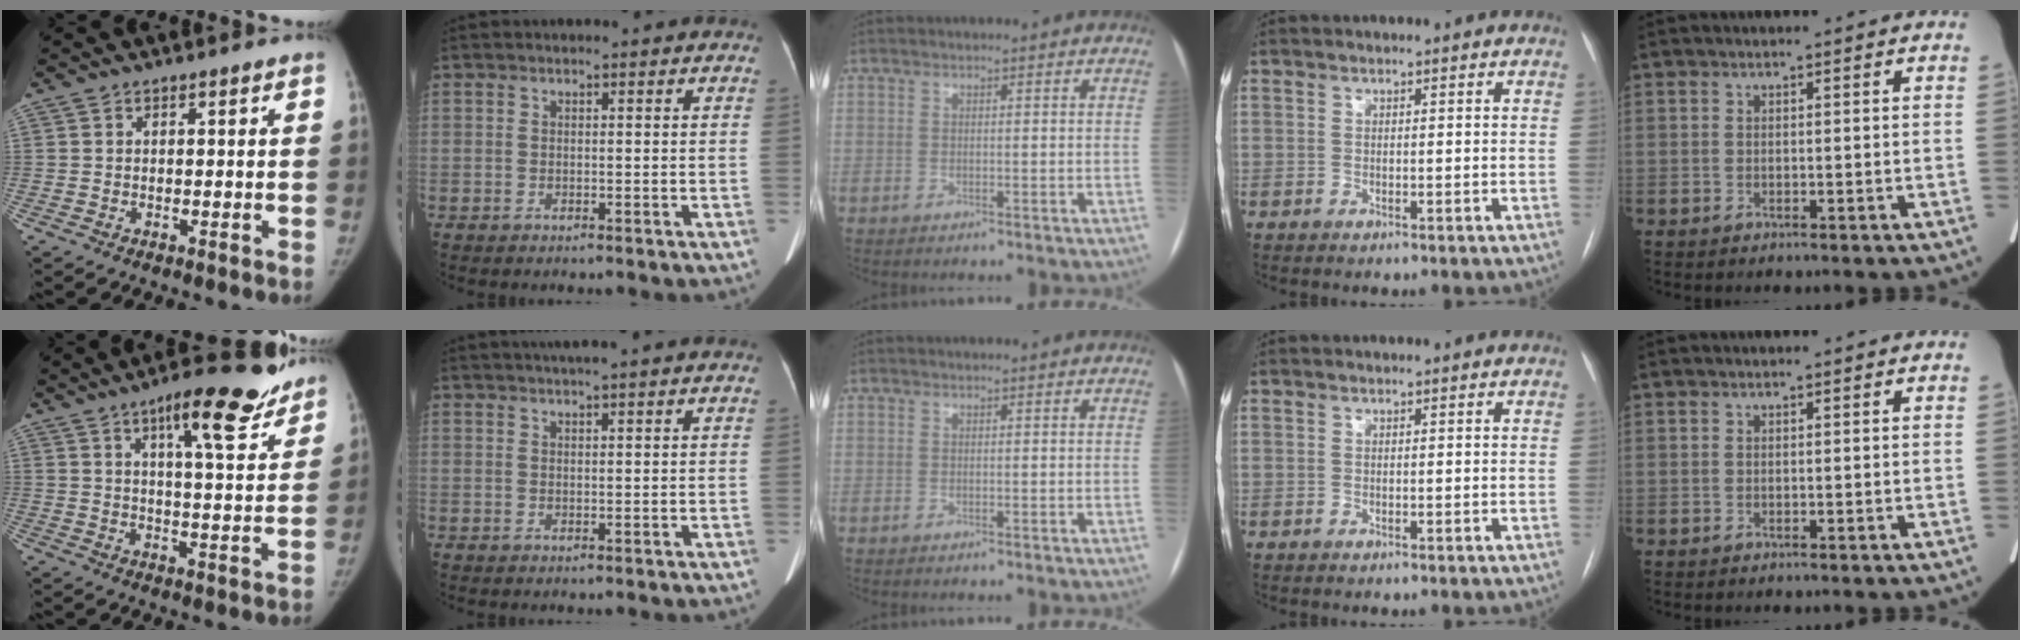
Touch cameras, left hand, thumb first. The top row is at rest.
{"thumb": {"total": 13.5, "force": [9.0, 3.5, 9.5], "torque": [-0.110, -0.040, 0.132]}, "index": {"total": 4.0, "force": [3.2, -0.6, 2.2], "torque": [-0.027, 0.023, 0.049]}}